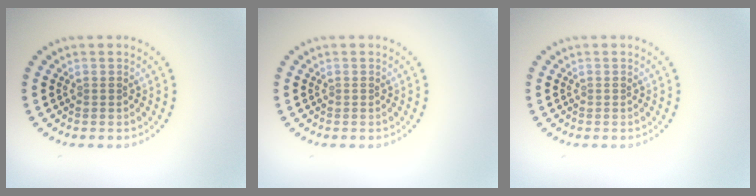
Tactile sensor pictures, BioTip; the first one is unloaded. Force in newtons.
{"total": 0.0}
{"total": 0.0}